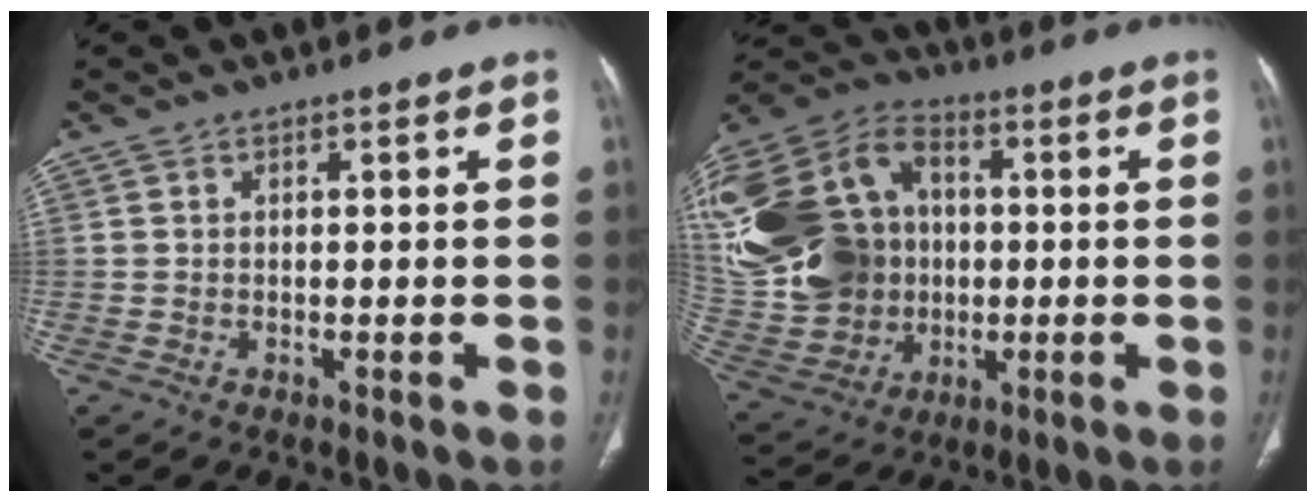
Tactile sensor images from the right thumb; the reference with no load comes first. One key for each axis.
{"total": 31.1, "fx": 2.5, "fy": 24.6, "fz": 18.8, "tx": -0.431, "ty": 0.048, "tz": 0.062}